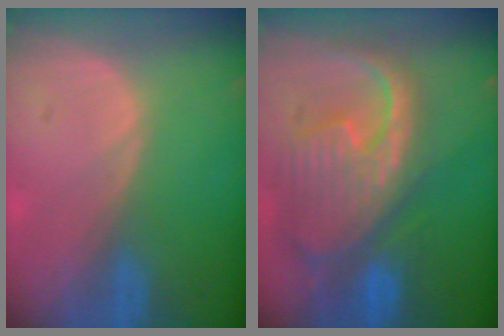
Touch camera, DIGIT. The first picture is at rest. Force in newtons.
{"total": 12.5, "press": 10.7, "slide": 6.5}